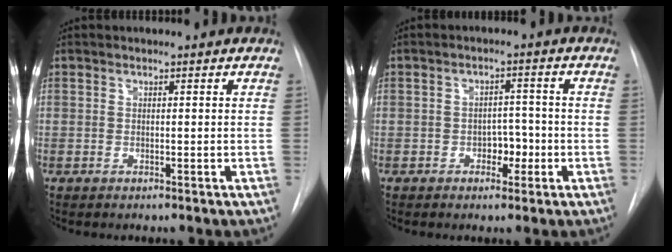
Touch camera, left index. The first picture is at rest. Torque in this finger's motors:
{"motor_torque": [-0.24, 0.09, 0.04, 0.00]}